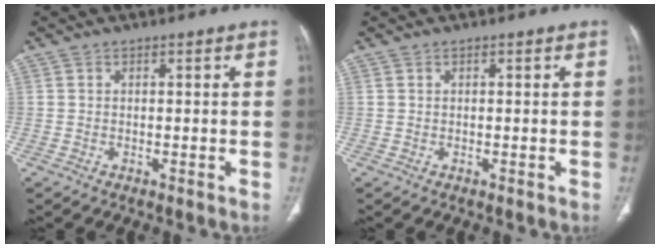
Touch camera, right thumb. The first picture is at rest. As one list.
[{"total": 0.0}]